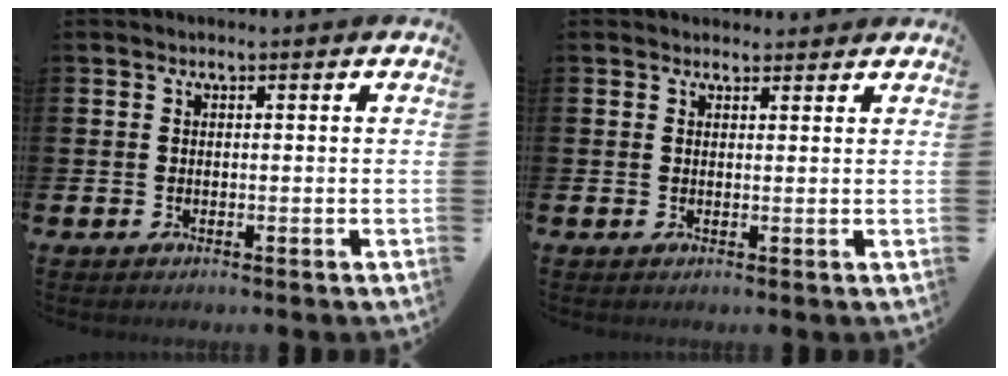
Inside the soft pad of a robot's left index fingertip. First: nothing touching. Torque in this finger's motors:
{"motor_torque": [0.95, -1.00, 0.28, 0.01]}